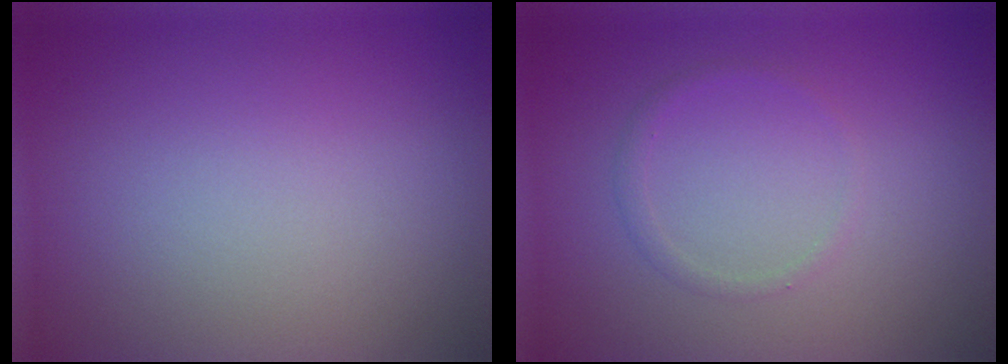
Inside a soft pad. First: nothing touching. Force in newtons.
{"total": 0.9, "press": 0.9, "slide": 0.1}